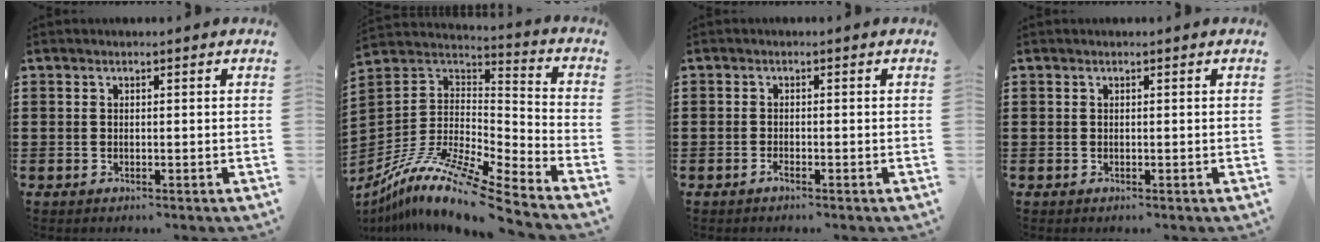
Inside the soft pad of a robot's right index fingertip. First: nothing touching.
{"total": 11.7, "force": [-8.9, 1.4, 7.4], "torque": [-0.156, -0.002, -0.177]}
{"total": 1.1, "force": [-0.8, 0.0, 0.7], "torque": [-0.014, -0.006, -0.015]}
{"total": 0.0}